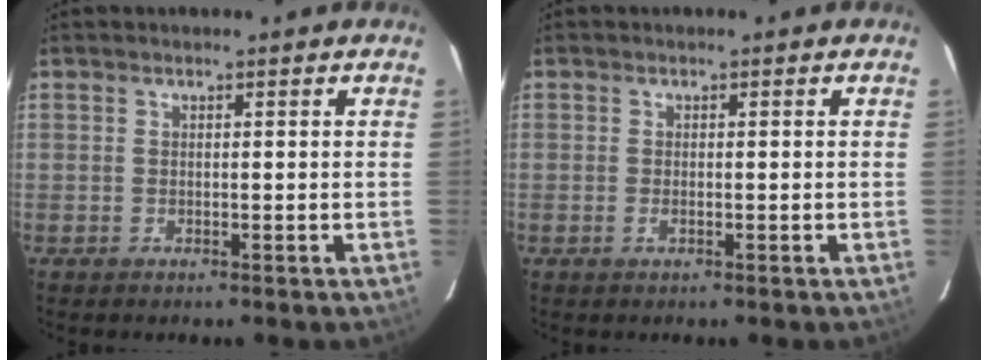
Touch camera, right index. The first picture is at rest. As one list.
[{"total": 0.9, "force": [-0.4, 0.4, 0.7], "torque": [-0.016, 0.000, -0.007]}]